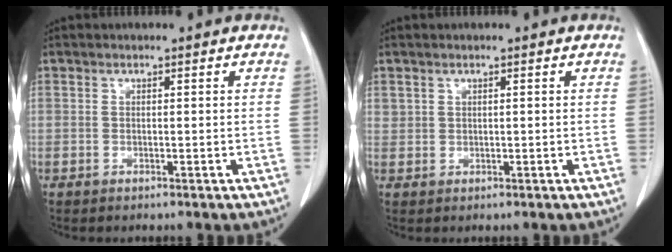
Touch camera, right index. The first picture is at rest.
{"total": 1.9, "force": [0.6, 1.7, 0.5], "torque": [-0.014, 0.016, 0.020]}